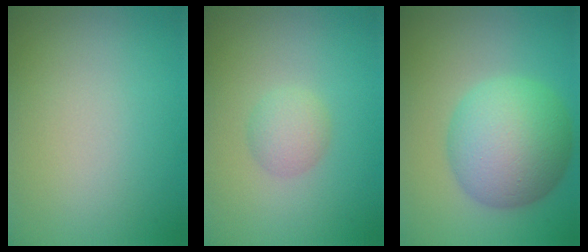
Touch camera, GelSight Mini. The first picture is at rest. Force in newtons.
{"total": 1.9, "press": 1.9, "slide": 0.1}
{"total": 8.7, "press": 8.7, "slide": 0.2}